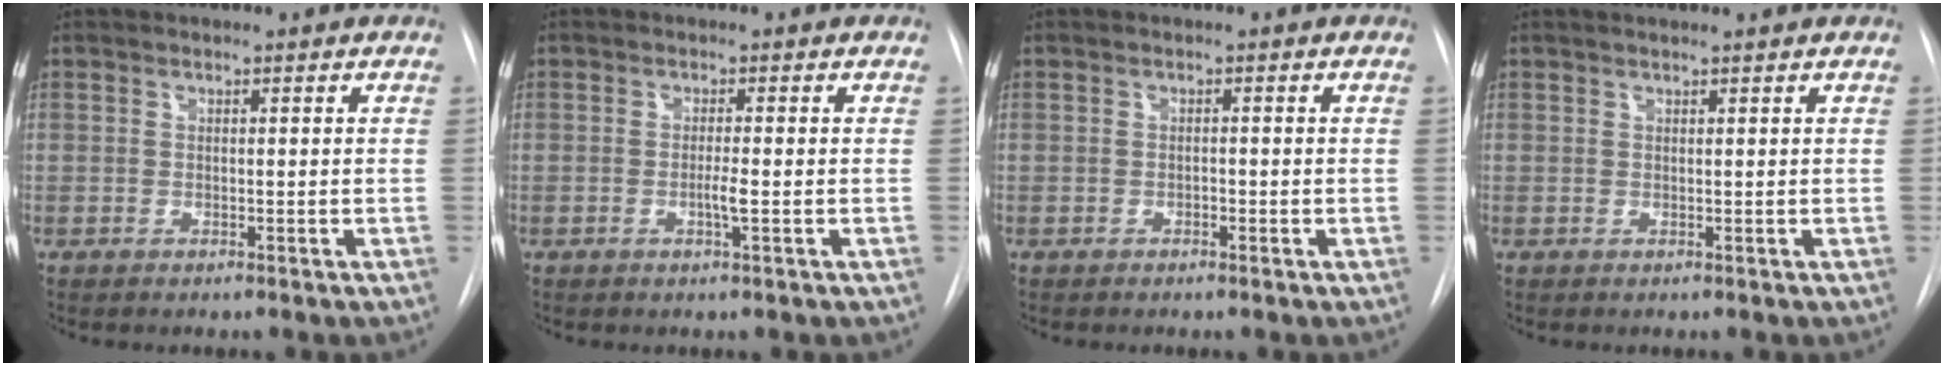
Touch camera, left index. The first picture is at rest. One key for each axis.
{"total": 1.8, "fx": -0.7, "fy": -0.2, "fz": 1.6, "tx": -0.032, "ty": -0.006, "tz": -0.015}
{"total": 0.6, "fx": -0.5, "fy": 0.2, "fz": 0.3, "tx": -0.003, "ty": -0.002, "tz": -0.011}
{"total": 1.5, "fx": 1.3, "fy": -0.3, "fz": 0.5, "tx": -0.008, "ty": 0.009, "tz": 0.020}